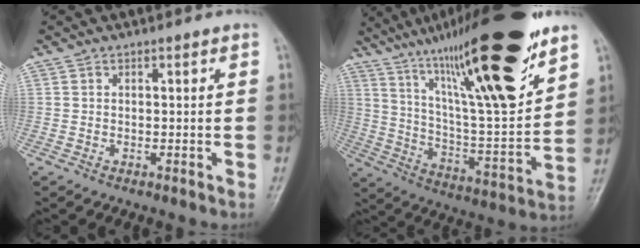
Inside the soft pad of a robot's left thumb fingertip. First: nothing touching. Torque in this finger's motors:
{"motor_torque": [3.04, 1.98, 1.79, -0.98, 0.39]}